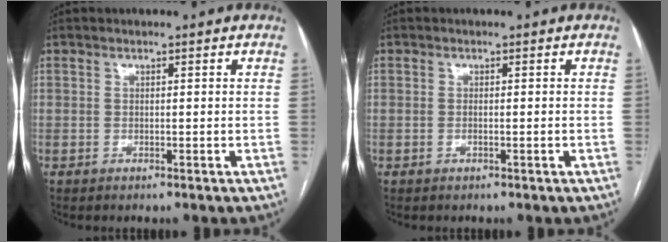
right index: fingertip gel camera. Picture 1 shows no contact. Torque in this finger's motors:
{"motor_torque": [-0.16, 0.33, -0.03, 0.00]}